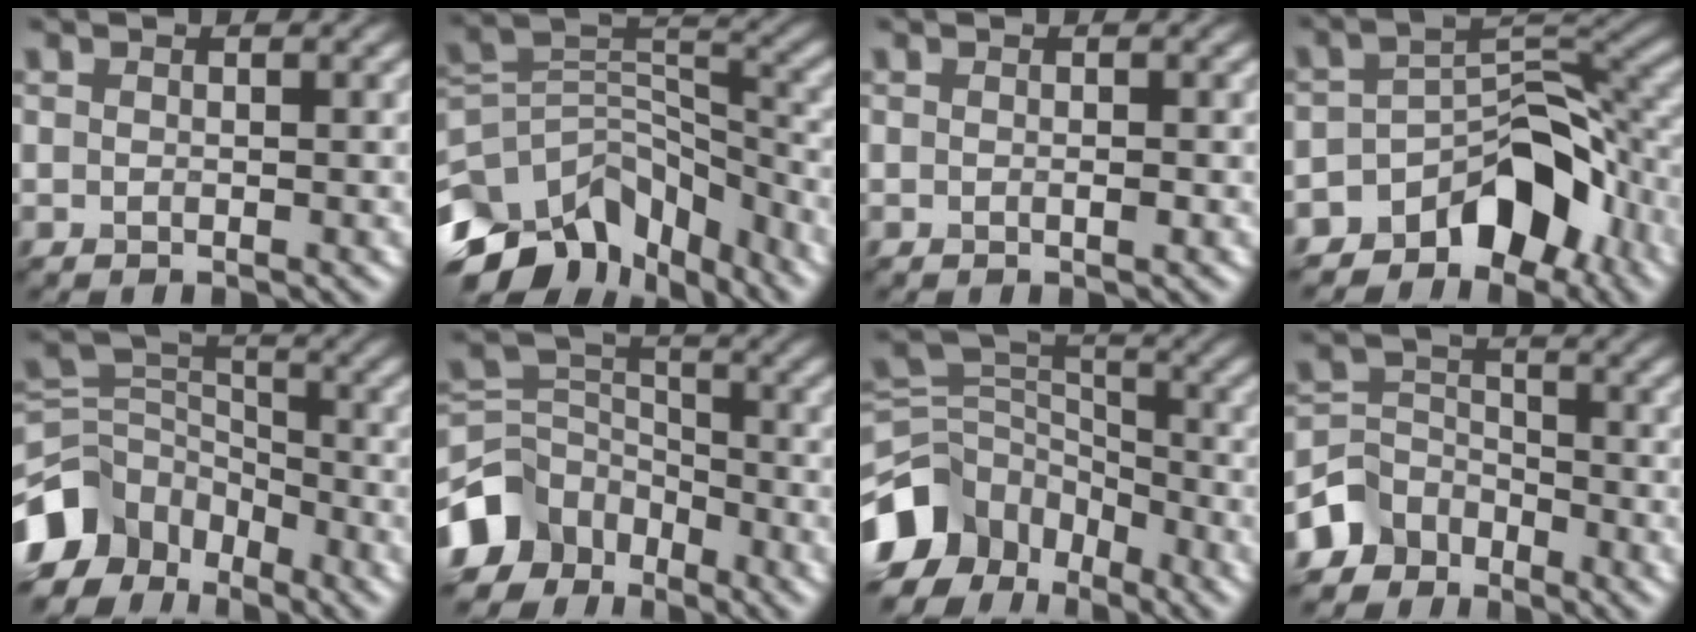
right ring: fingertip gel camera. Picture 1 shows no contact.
{"total": 11.4, "force": [-7.2, 6.9, 5.7], "torque": [-0.124, 0.013, -0.121]}
{"total": 0.6, "force": [0.0, 0.1, 0.6], "torque": [-0.014, 0.000, 0.001]}
{"total": 8.7, "force": [-5.8, 4.6, 4.6], "torque": [-0.040, 0.004, -0.105]}
{"total": 8.7, "force": [-5.4, 5.8, 3.7], "torque": [-0.070, 0.003, -0.117]}
{"total": 7.4, "force": [-4.6, 5.2, 2.6], "torque": [-0.047, -0.001, -0.101]}
{"total": 10.1, "force": [-5.6, 7.0, 4.6], "torque": [-0.097, 0.008, -0.115]}
{"total": 4.2, "force": [-3.0, 2.9, 0.1], "torque": [-0.002, 0.004, -0.072]}